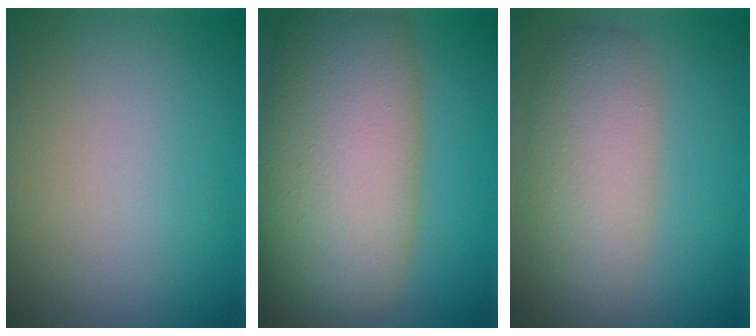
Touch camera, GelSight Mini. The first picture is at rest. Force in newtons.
{"total": 12.4, "press": 12.4, "slide": 0.7}
{"total": 5.5, "press": 5.5, "slide": 0.2}